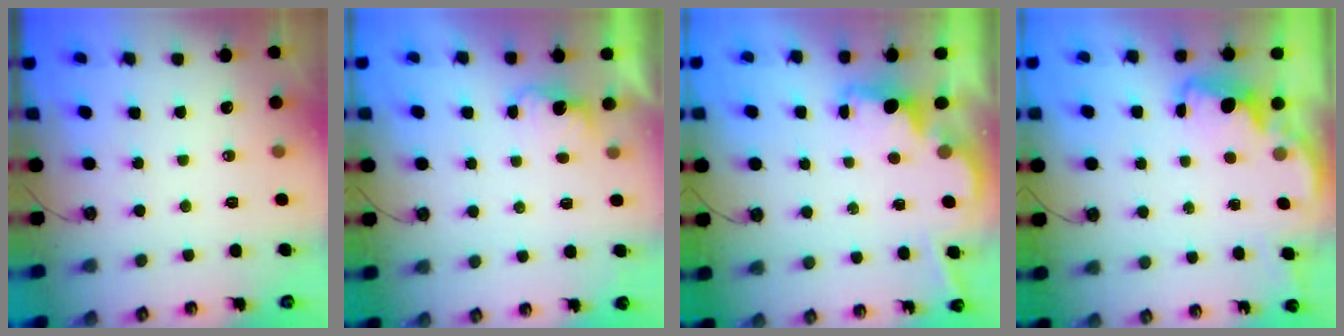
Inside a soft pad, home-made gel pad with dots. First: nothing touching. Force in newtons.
{"total": 1.6, "press": 1.4, "slide": 0.8}
{"total": 2.1, "press": 1.9, "slide": 0.8}
{"total": 2.2, "press": 2.2, "slide": 0.6}